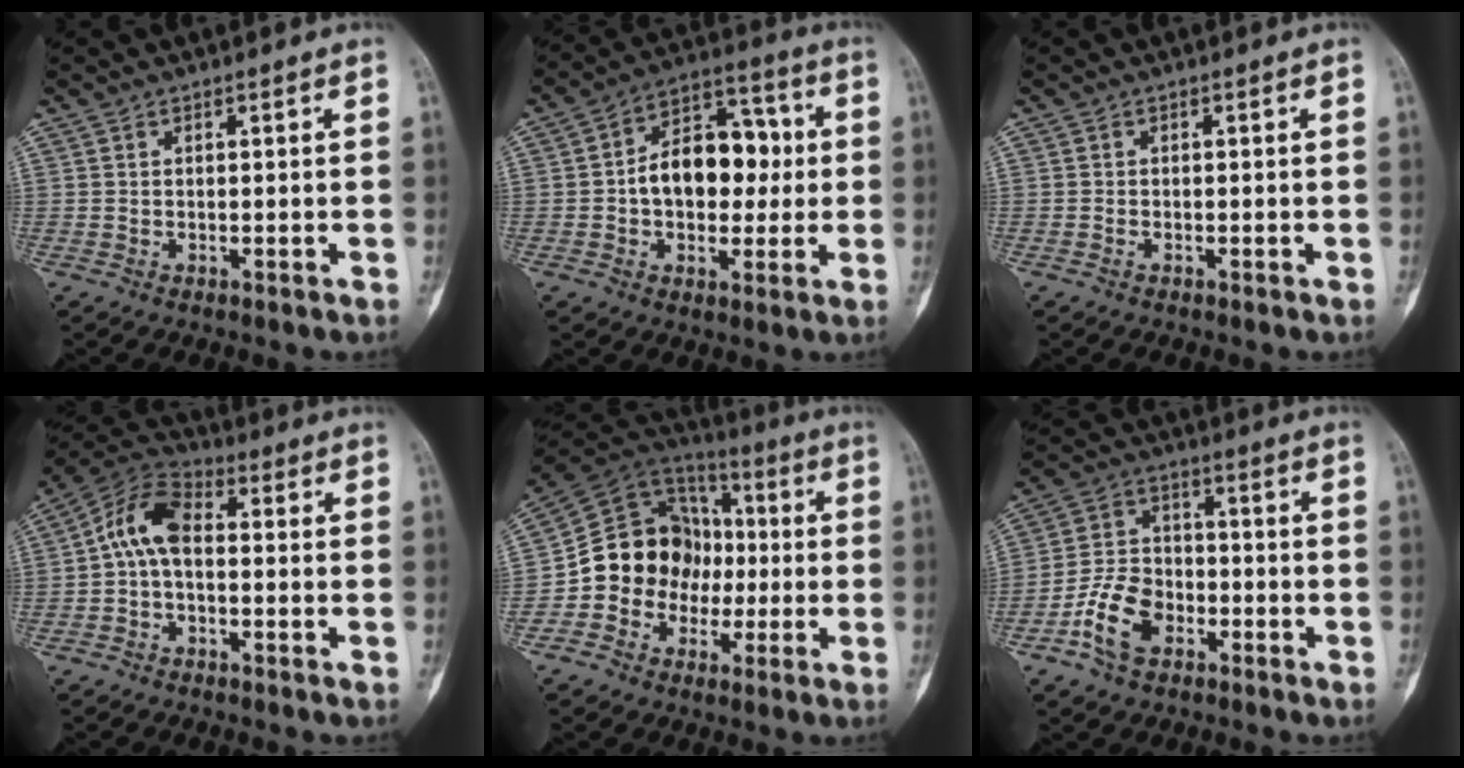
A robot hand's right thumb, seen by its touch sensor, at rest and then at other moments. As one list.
[{"total": 14.7, "force": [0.2, 9.9, 10.9], "torque": [-0.123, 0.036, -0.002]}, {"total": 0.0}, {"total": 9.0, "force": [-0.2, 5.4, 7.2], "torque": [-0.130, 0.032, -0.020]}, {"total": 15.8, "force": [-2.4, 13.8, 7.4], "torque": [-0.083, 0.057, -0.048]}, {"total": 9.8, "force": [-4.7, 6.5, 5.6], "torque": [-0.093, 0.033, -0.094]}]